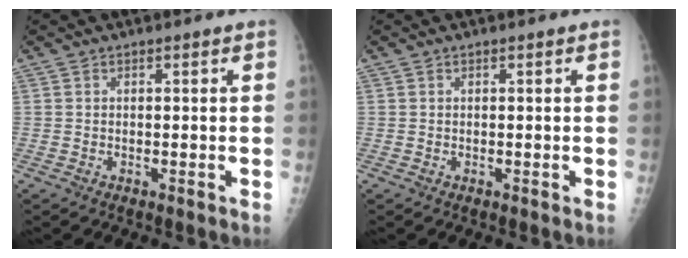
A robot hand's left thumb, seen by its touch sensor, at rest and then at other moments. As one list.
[{"total": 0.0}]